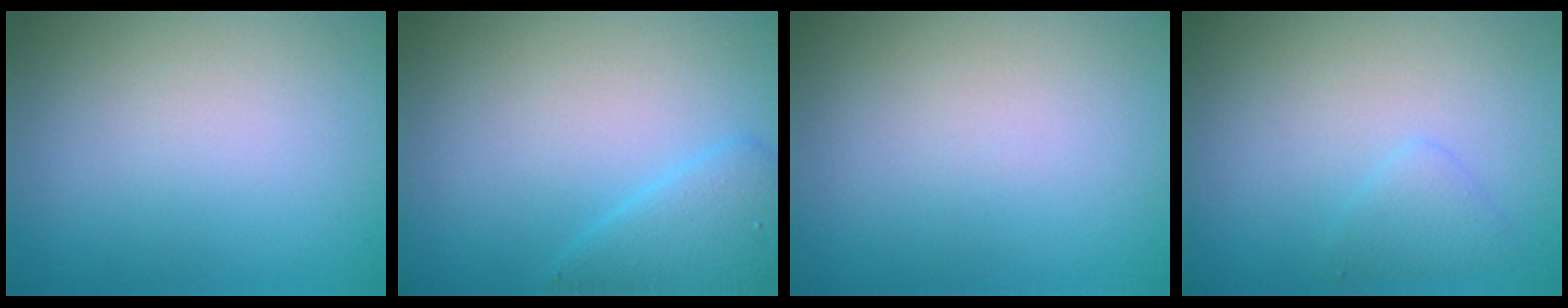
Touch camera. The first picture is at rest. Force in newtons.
{"total": 2.9, "press": 2.9, "slide": 0.2}
{"total": 0.0}
{"total": 1.3, "press": 1.3, "slide": 0.1}